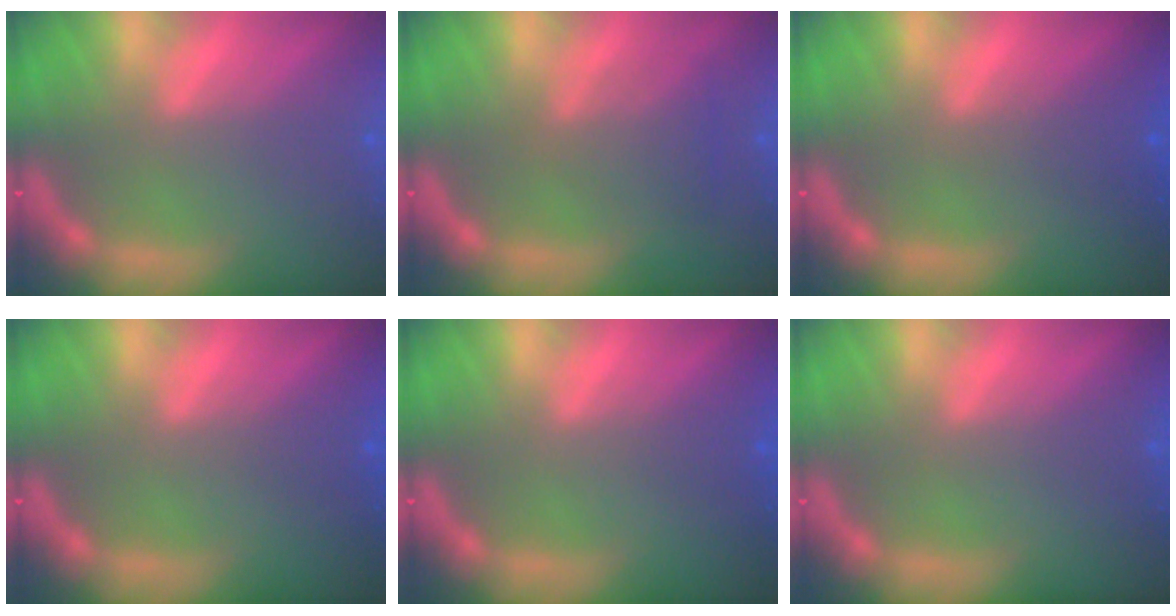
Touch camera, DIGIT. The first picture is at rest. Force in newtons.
{"total": 3.0}
{"total": 2.0}
{"total": 0.9}
{"total": 0.9}
{"total": 0.0}